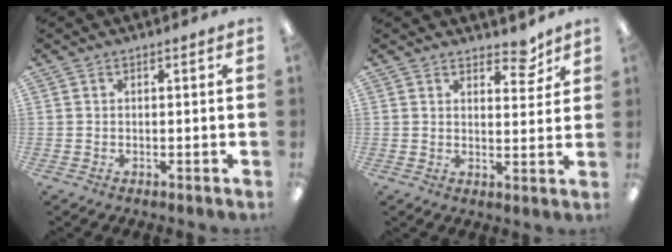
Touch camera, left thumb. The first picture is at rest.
{"total": 5.5, "force": [4.4, 2.4, 2.4], "torque": [-0.009, -0.031, 0.071]}